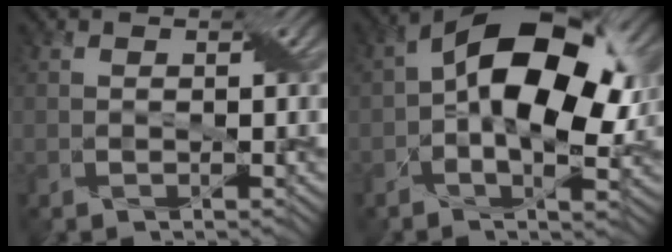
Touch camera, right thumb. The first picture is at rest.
{"total": 15.1, "force": [1.8, 8.4, 12.4], "torque": [-0.196, 0.012, 0.021]}